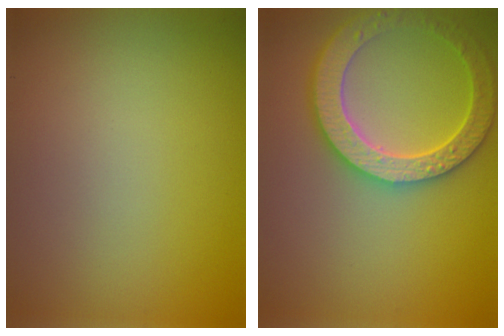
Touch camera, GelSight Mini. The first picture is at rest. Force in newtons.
{"total": 5.4, "press": 5.0, "slide": 1.9}